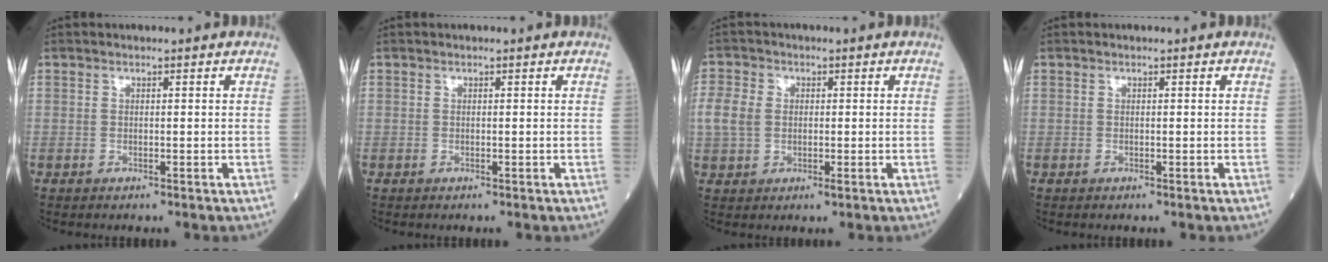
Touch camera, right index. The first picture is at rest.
{"total": 0.0}
{"total": 4.9, "force": [0.2, 3.5, 3.4], "torque": [-0.087, 0.005, 0.002]}
{"total": 0.0}